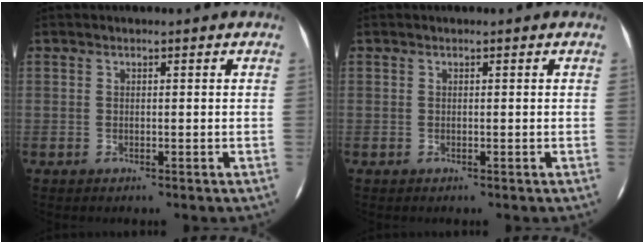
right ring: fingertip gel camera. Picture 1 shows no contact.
{"total": 0.0}